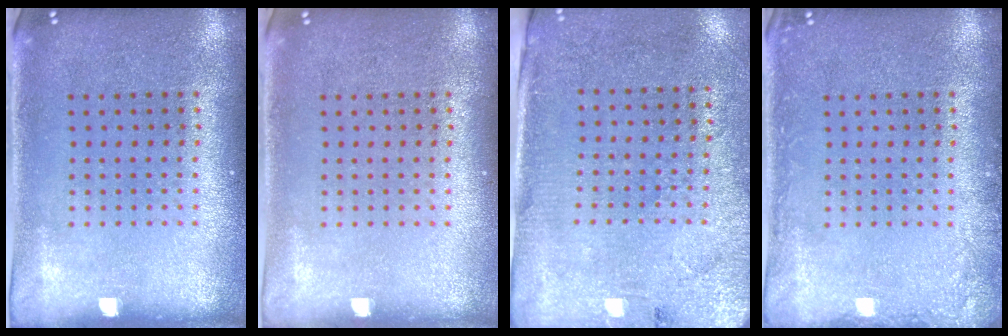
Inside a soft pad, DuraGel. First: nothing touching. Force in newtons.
{"total": 0.0}
{"total": 2.8, "press": 2.4, "slide": 1.3}
{"total": 1.4, "press": 1.4, "slide": 0.2}